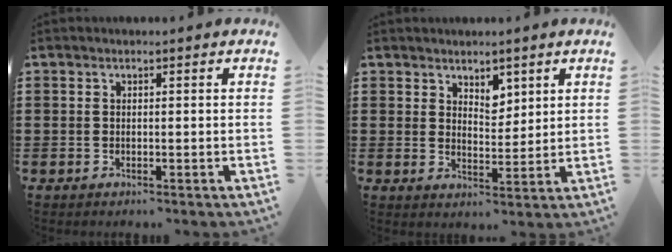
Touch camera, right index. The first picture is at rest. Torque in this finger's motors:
{"motor_torque": [0.13, 0.47, 0.10, 0.00]}